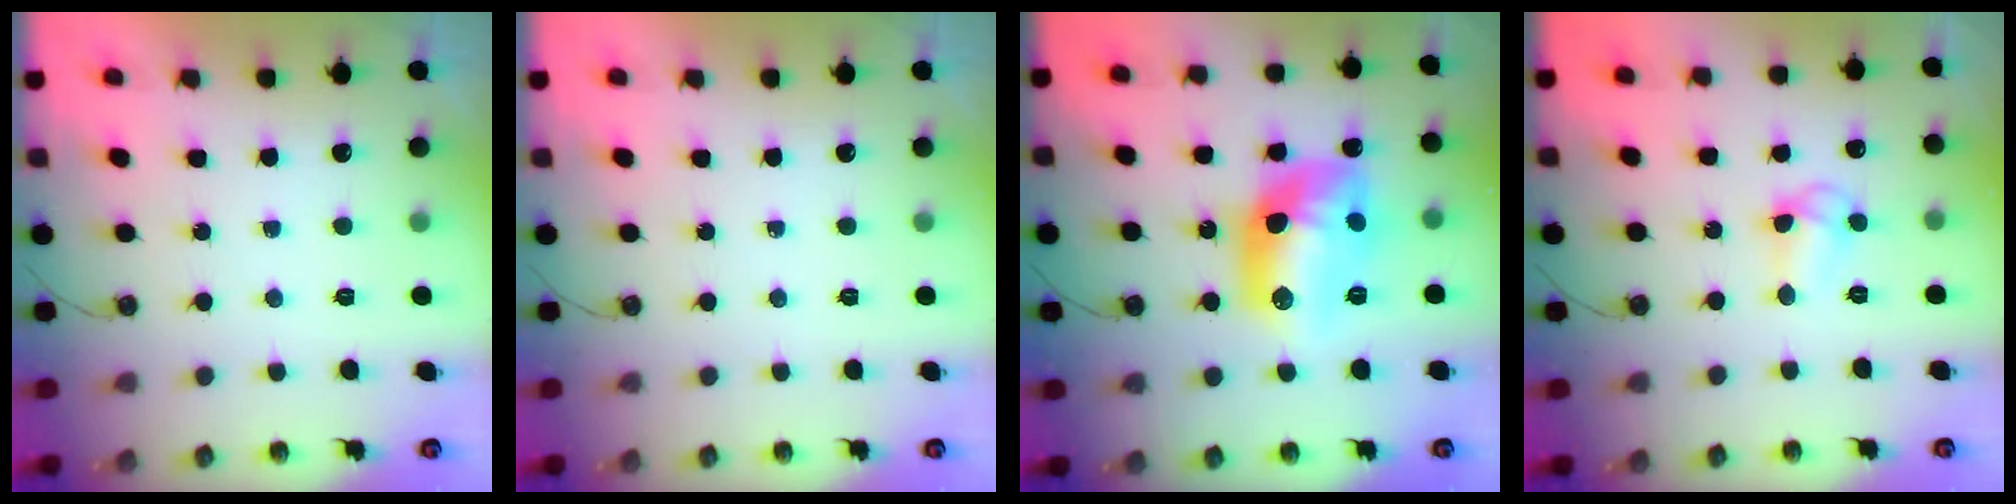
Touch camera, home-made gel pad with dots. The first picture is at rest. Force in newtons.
{"total": 0.0}
{"total": 15.4, "press": 15.3, "slide": 1.0}
{"total": 7.8, "press": 7.8, "slide": 0.5}